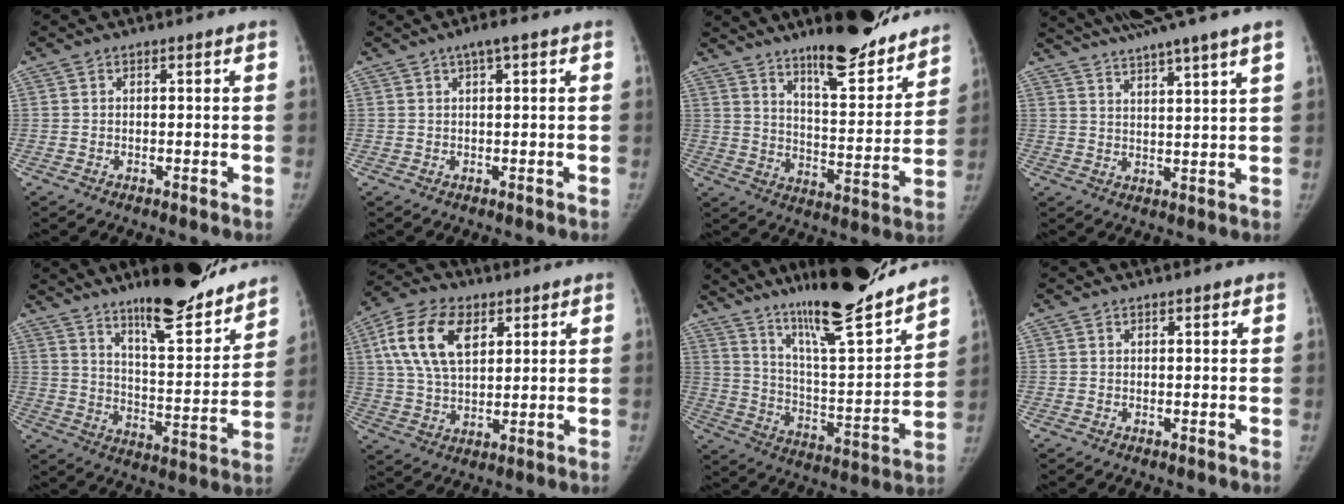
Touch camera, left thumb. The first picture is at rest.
{"total": 2.9, "force": [1.4, 0.6, 2.5], "torque": [-0.042, 0.007, 0.022]}
{"total": 18.9, "force": [14.8, 4.3, 11.1], "torque": [-0.120, -0.101, 0.229]}
{"total": 15.1, "force": [11.9, 0.0, 9.3], "torque": [-0.145, -0.023, 0.177]}
{"total": 20.0, "force": [15.7, 4.1, 11.8], "torque": [-0.137, -0.101, 0.246]}
{"total": 15.8, "force": [6.1, 9.1, 11.4], "torque": [-0.204, -0.006, 0.116]}
{"total": 25.1, "force": [20.3, 2.8, 14.5], "torque": [-0.210, -0.092, 0.326]}
{"total": 0.6, "force": [0.3, 0.1, 0.4], "torque": [-0.005, 0.001, 0.005]}